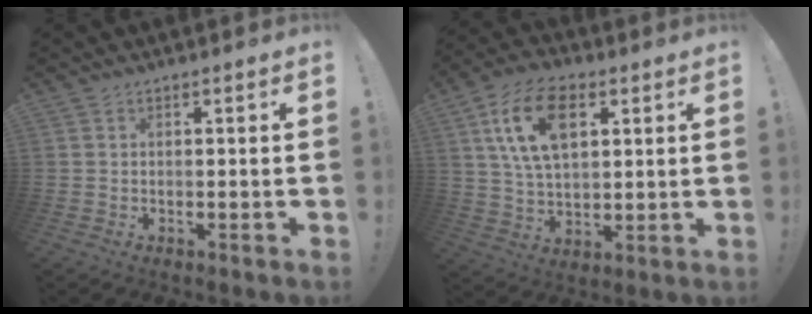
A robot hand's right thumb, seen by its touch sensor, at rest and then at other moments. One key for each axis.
{"total": 17.0, "fx": 6.5, "fy": 10.3, "fz": 11.9, "tx": -0.204, "ty": -0.007, "tz": 0.115}